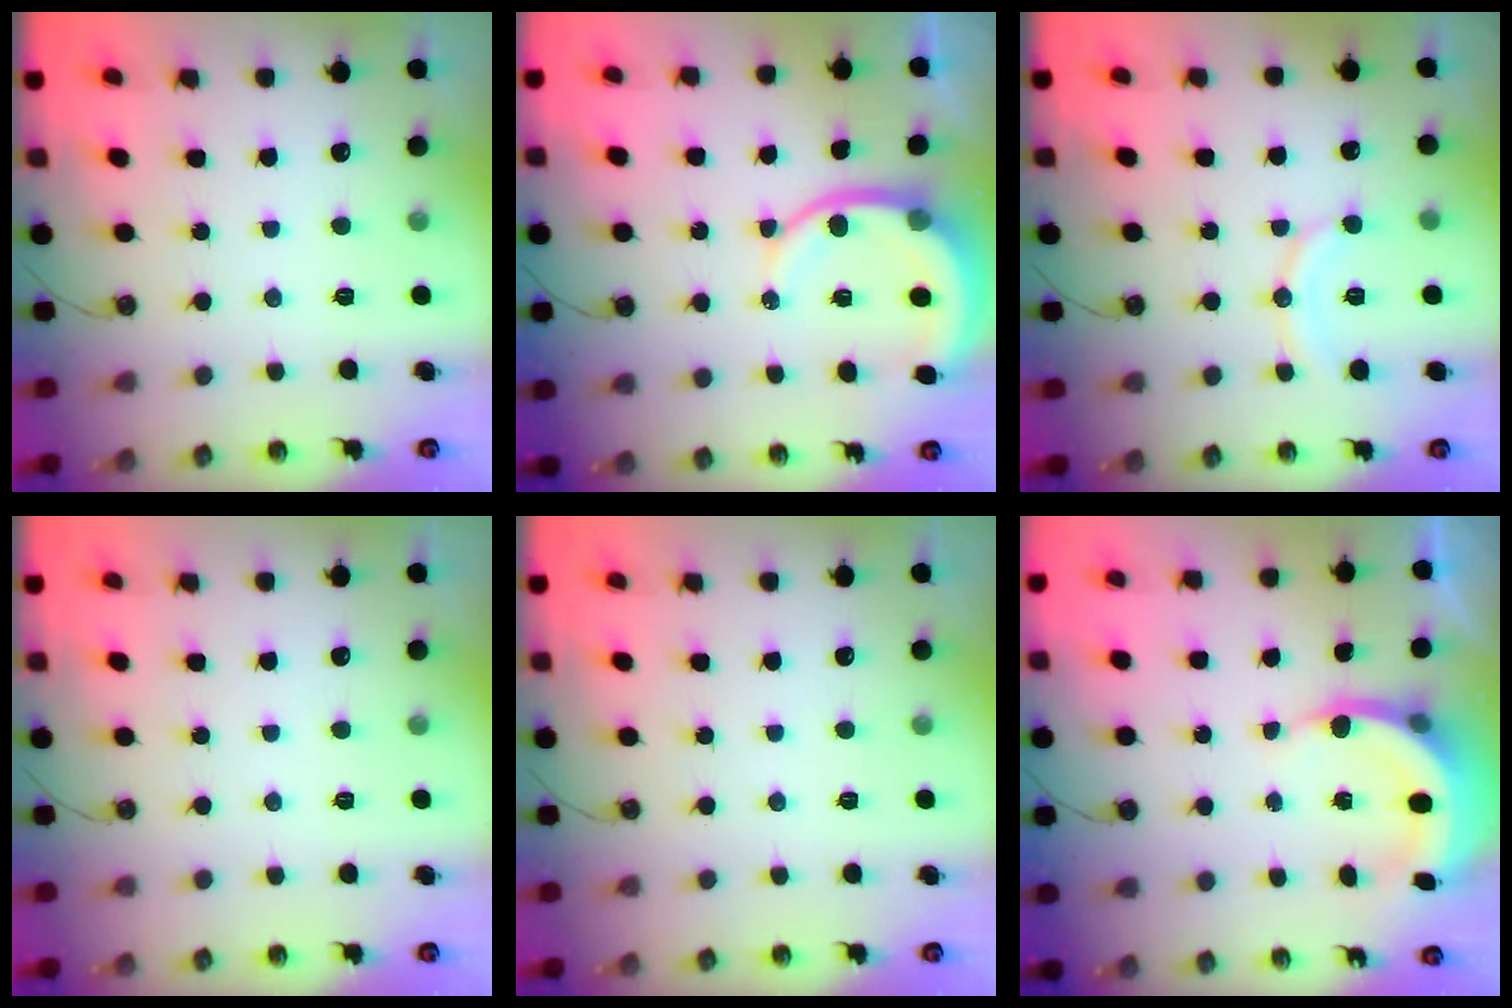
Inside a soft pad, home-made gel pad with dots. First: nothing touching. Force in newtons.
{"total": 8.2, "press": 8.2, "slide": 0.9}
{"total": 9.7, "press": 9.7, "slide": 1.1}
{"total": 0.0}
{"total": 0.0}
{"total": 6.2, "press": 6.1, "slide": 1.5}